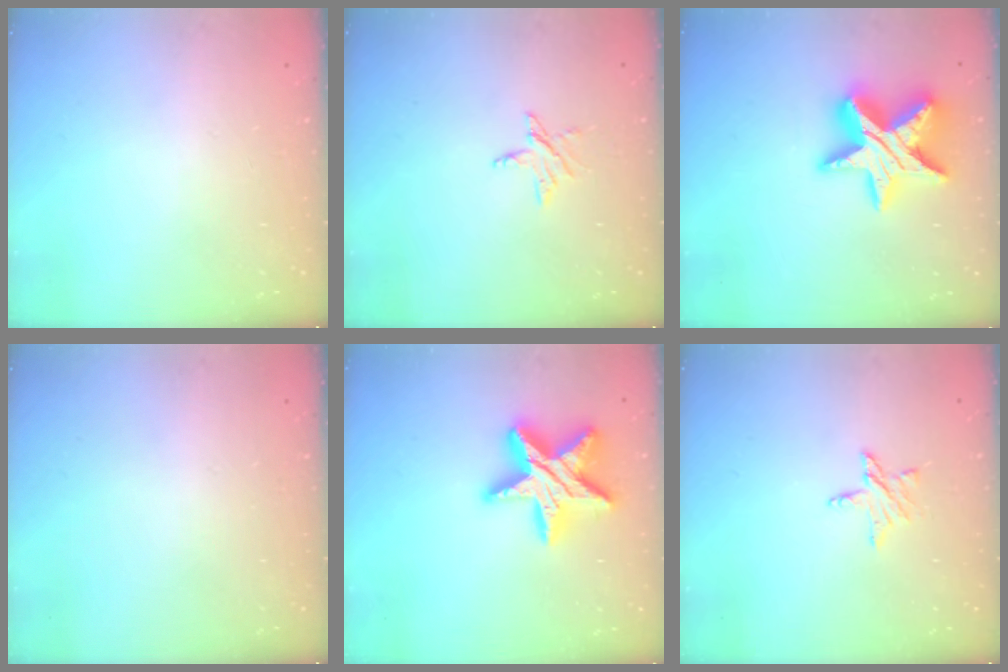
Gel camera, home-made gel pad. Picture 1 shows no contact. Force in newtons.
{"total": 3.7, "press": 3.7, "slide": 0.2}
{"total": 18.0, "press": 18.0, "slide": 1.2}
{"total": 0.0}
{"total": 19.6, "press": 19.5, "slide": 1.2}
{"total": 5.5, "press": 5.5, "slide": 0.5}